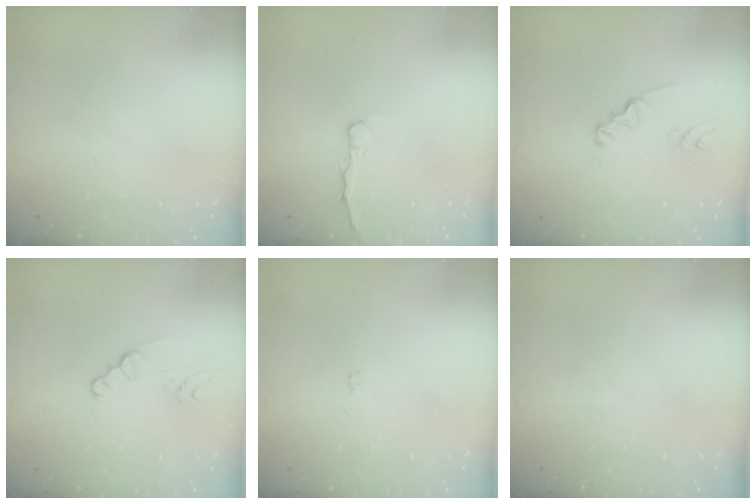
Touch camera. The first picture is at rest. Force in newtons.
{"total": 2.9, "press": 2.9, "slide": 0.4}
{"total": 2.3, "press": 2.3, "slide": 0.1}
{"total": 2.2, "press": 2.2, "slide": 0.3}
{"total": 1.9, "press": 1.9, "slide": 0.3}
{"total": 0.0}